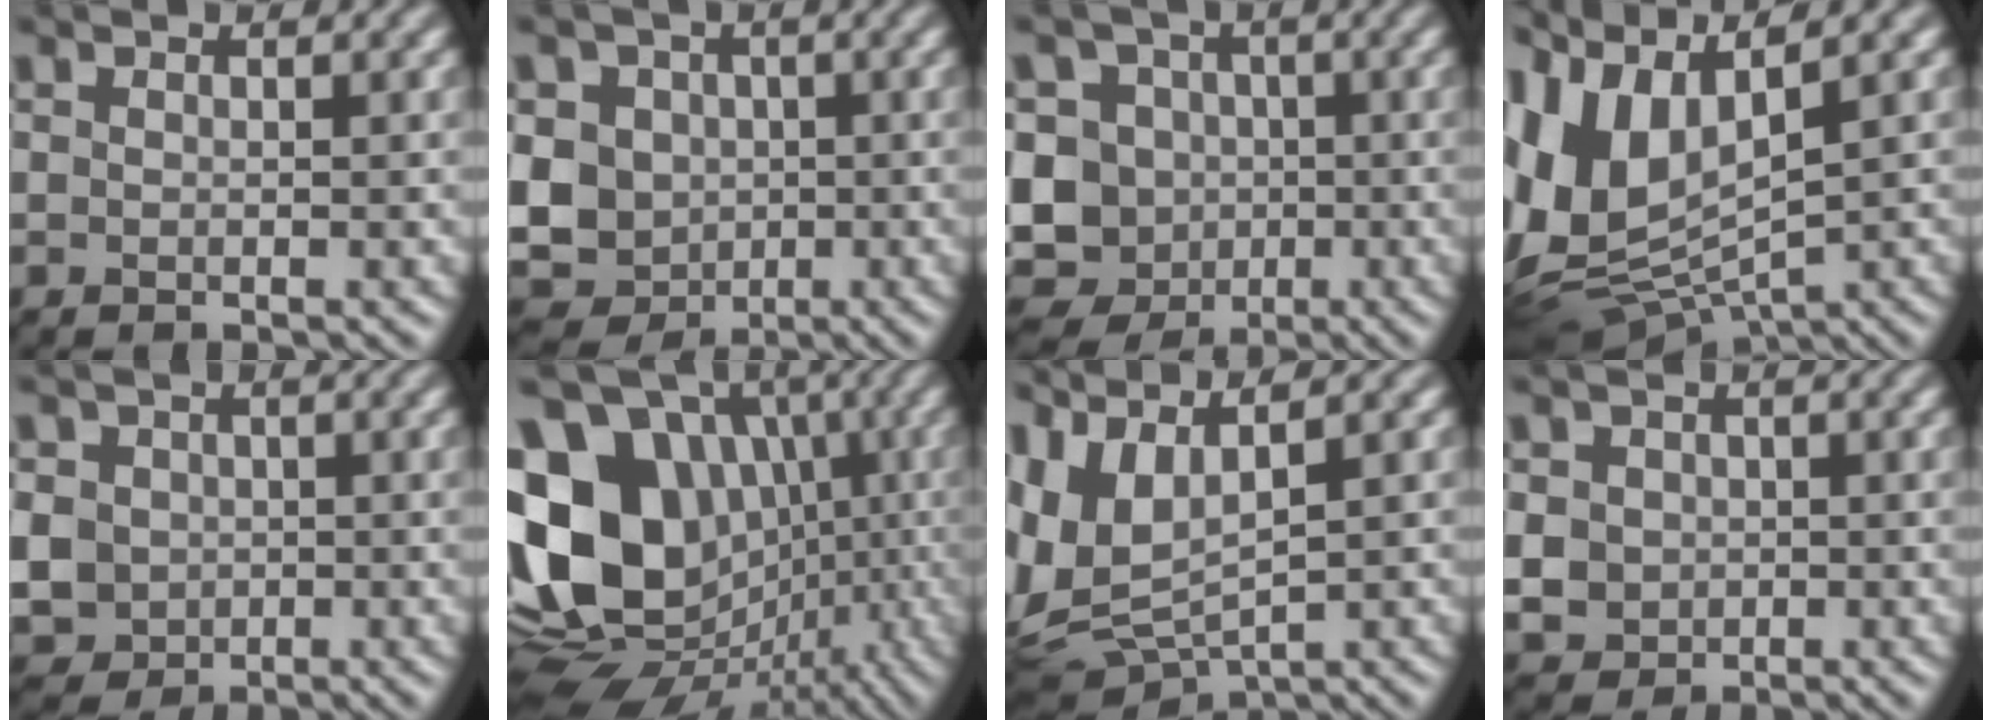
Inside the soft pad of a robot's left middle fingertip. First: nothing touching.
{"total": 9.0, "force": [-0.6, 7.9, 4.1], "torque": [-0.081, 0.003, -0.040]}
{"total": 11.3, "force": [-1.7, 10.3, 4.3], "torque": [-0.083, 0.009, -0.056]}
{"total": 9.0, "force": [2.4, 5.2, 7.0], "torque": [-0.173, 0.003, 0.048]}
{"total": 5.0, "force": [0.0, 4.8, 1.7], "torque": [-0.054, 0.016, -0.003]}
{"total": 17.9, "force": [0.5, 13.9, 11.3], "torque": [-0.210, 0.014, 0.023]}
{"total": 7.5, "force": [2.4, 3.7, 6.1], "torque": [-0.157, -0.003, 0.067]}
{"total": 2.4, "force": [0.0, 2.4, 0.4], "torque": [-0.029, 0.001, 0.018]}